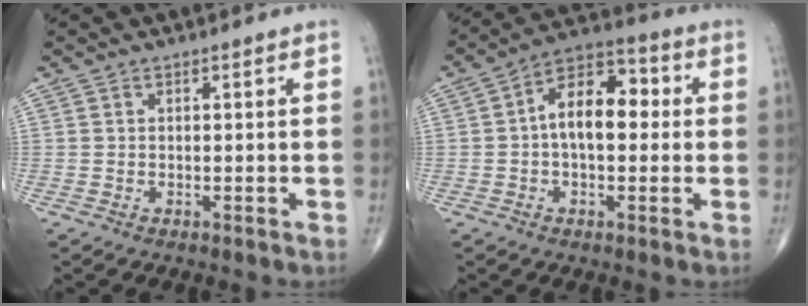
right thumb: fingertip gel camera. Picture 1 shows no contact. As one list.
[{"total": 11.6, "force": [0.7, 6.7, 9.4], "torque": [-0.136, 0.033, -0.001]}]